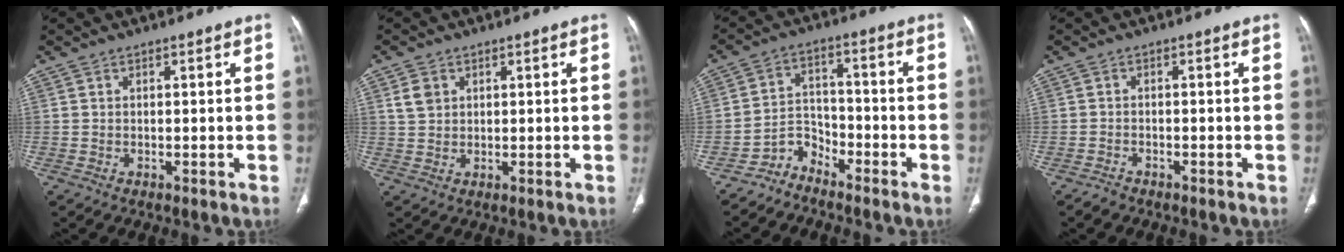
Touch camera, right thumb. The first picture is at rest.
{"total": 3.3, "force": [1.3, 2.5, 1.6], "torque": [-0.023, -0.002, 0.030]}
{"total": 5.1, "force": [-4.4, 2.4, 0.3], "torque": [0.011, 0.049, -0.091]}
{"total": 1.6, "force": [-1.4, 0.7, 0.3], "torque": [-0.012, 0.003, -0.027]}